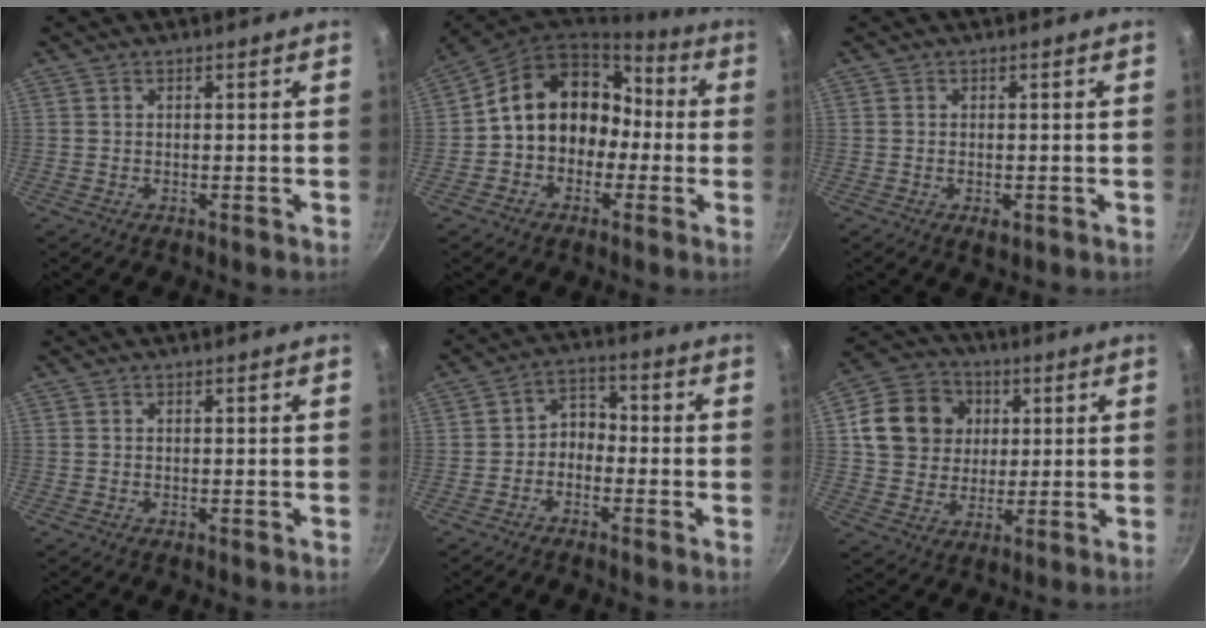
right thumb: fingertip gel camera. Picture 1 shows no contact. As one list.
[{"total": 15.4, "force": [-0.9, 12.7, 8.6], "torque": [-0.092, 0.066, -0.021]}, {"total": 1.9, "force": [-0.6, 1.0, 1.5], "torque": [-0.027, -0.004, -0.008]}, {"total": 0.0}, {"total": 4.6, "force": [-1.7, 3.5, 2.5], "torque": [-0.019, 0.035, -0.041]}, {"total": 13.5, "force": [3.1, 11.7, 5.9], "torque": [-0.081, 0.011, 0.049]}]